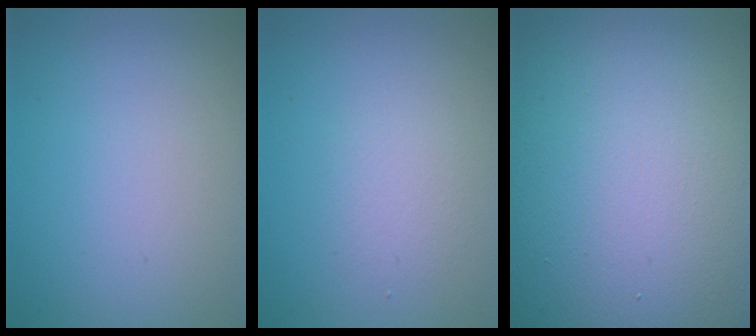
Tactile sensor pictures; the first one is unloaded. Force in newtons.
{"total": 1.5, "press": 1.5, "slide": 0.2}
{"total": 21.4, "press": 21.4, "slide": 1.1}